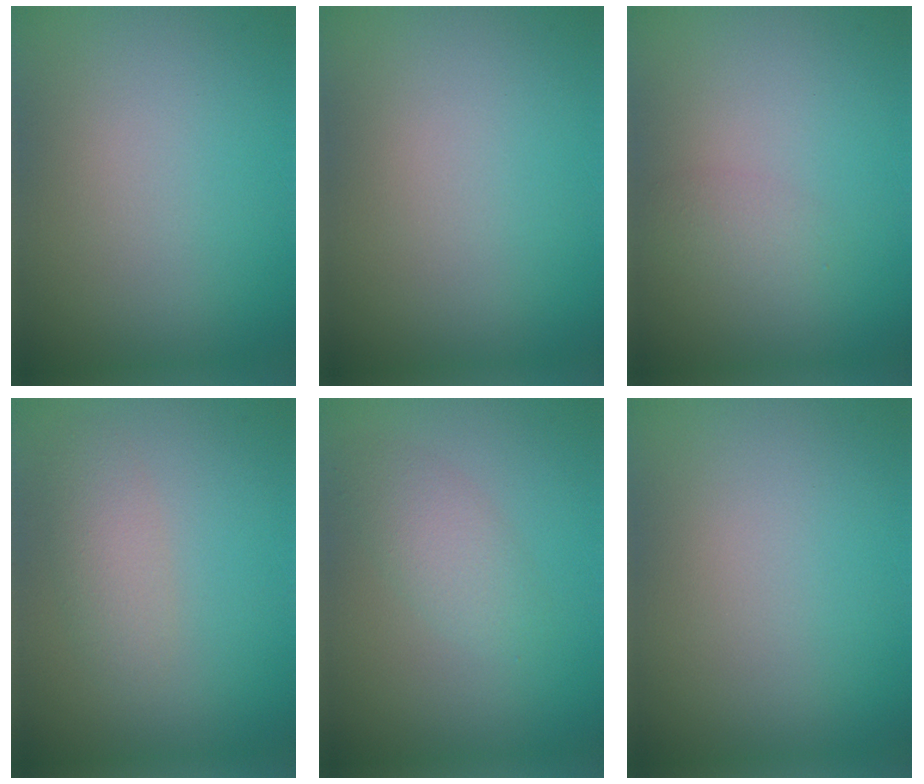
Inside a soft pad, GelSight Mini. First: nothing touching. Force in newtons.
{"total": 0.0}
{"total": 1.2, "press": 1.2, "slide": 0.1}
{"total": 2.4, "press": 2.4, "slide": 0.1}
{"total": 2.5, "press": 2.5, "slide": 0.0}
{"total": 0.0}